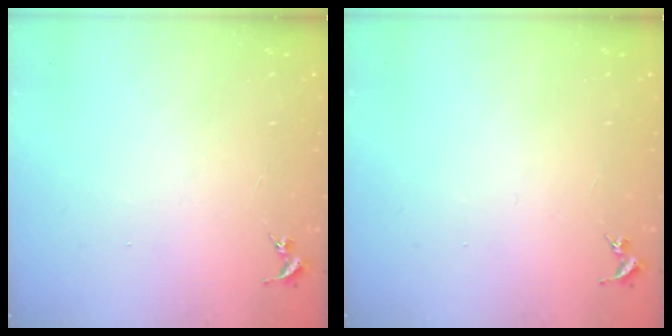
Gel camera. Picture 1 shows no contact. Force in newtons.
{"total": 0.0}